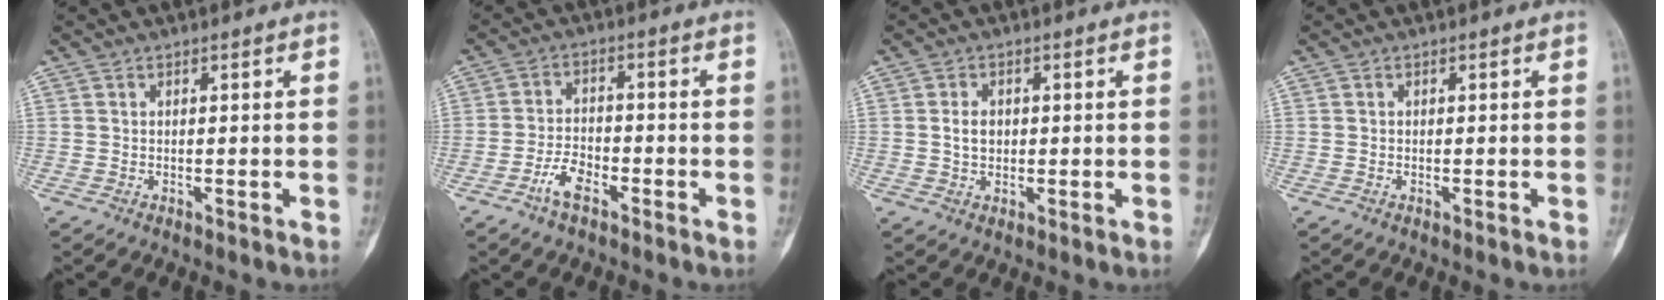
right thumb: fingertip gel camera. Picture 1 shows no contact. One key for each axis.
{"total": 5.1, "fx": -3.2, "fy": 2.3, "fz": 3.3, "tx": -0.060, "ty": 0.021, "tz": -0.061}
{"total": 3.1, "fx": 0.2, "fy": 2.3, "fz": 2.1, "tx": -0.032, "ty": 0.005, "tz": 0.005}
{"total": 0.0}